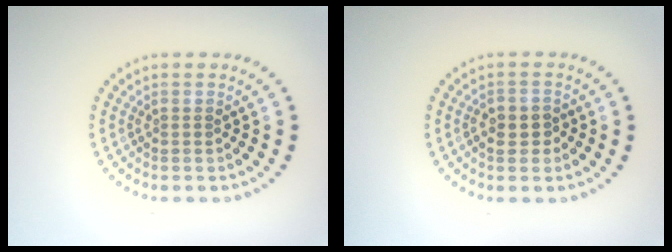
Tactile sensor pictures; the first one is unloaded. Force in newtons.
{"total": 2.1, "press": 2.0, "slide": 0.7}